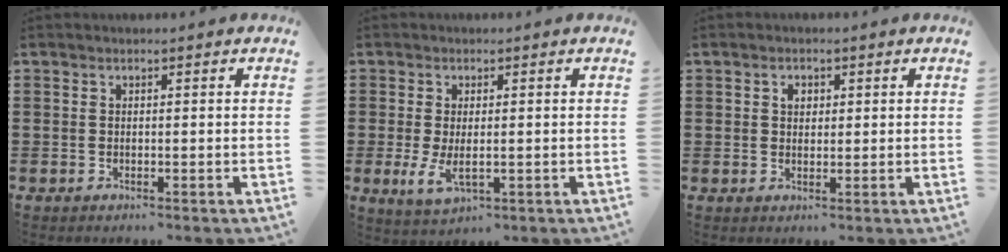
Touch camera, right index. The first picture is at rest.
{"total": 4.1, "force": [-0.2, 1.9, 3.6], "torque": [-0.089, -0.006, -0.007]}
{"total": 1.8, "force": [0.6, 1.3, 1.1], "torque": [-0.024, 0.009, 0.011]}